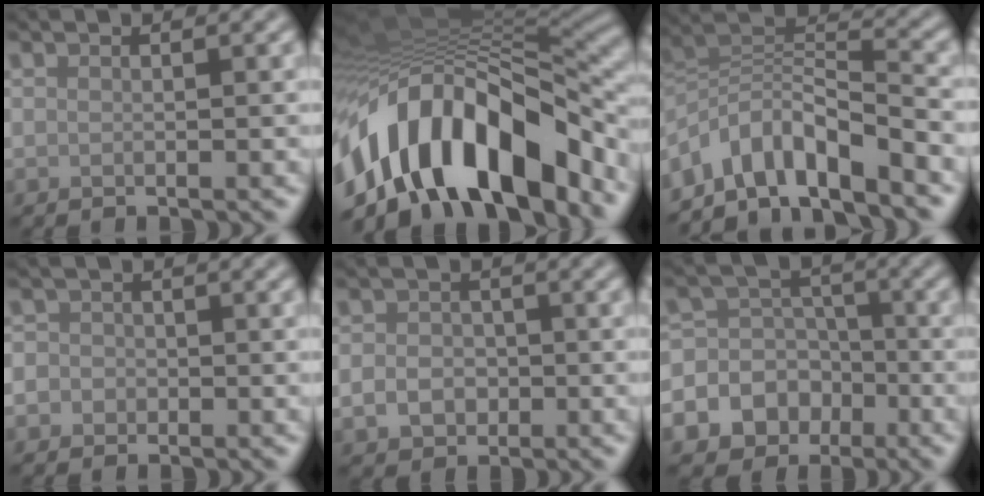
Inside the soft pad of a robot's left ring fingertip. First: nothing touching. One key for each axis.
{"total": 15.2, "fx": -7.8, "fy": 7.4, "fz": 10.8, "tx": -0.184, "ty": 0.007, "tz": -0.134}
{"total": 7.5, "fx": -5.2, "fy": 2.6, "fz": 4.7, "tx": -0.069, "ty": 0.004, "tz": -0.105}
{"total": 3.1, "fx": -0.6, "fy": 2.9, "fz": 0.8, "tx": 0.013, "ty": 0.011, "tz": -0.039}
{"total": 2.7, "fx": -0.7, "fy": 2.3, "fz": 1.3, "tx": -0.021, "ty": -0.003, "tz": -0.016}
{"total": 12.1, "fx": -5.0, "fy": 10.7, "fz": 3.0, "tx": -0.070, "ty": -0.018, "tz": -0.095}